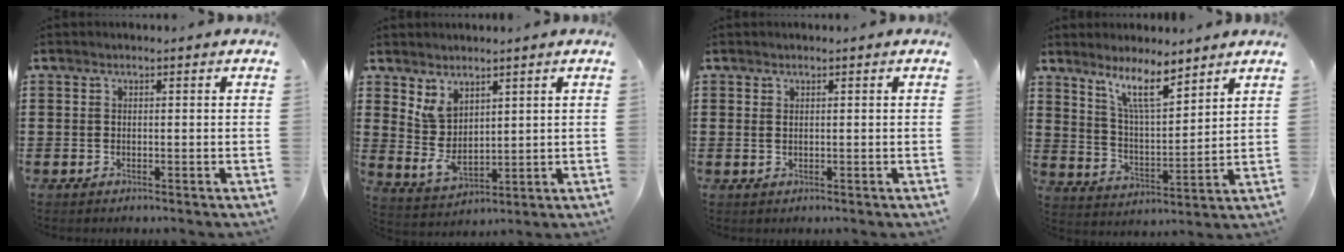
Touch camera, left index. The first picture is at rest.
{"total": 5.1, "force": [3.0, 3.0, 2.9], "torque": [-0.074, -0.008, 0.057]}
{"total": 0.6, "force": [0.2, 0.3, 0.5], "torque": [-0.012, 0.003, 0.003]}
{"total": 8.9, "force": [6.8, 1.8, 5.5], "torque": [-0.117, -0.023, 0.121]}